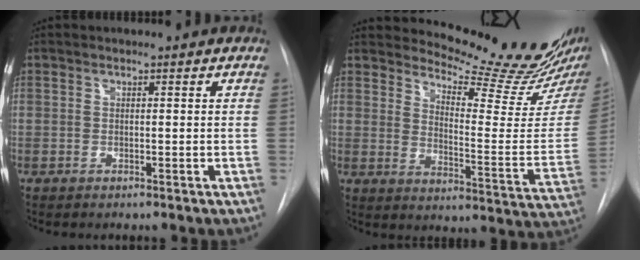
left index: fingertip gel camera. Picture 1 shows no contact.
{"total": 17.7, "force": [16.7, 0.0, 5.6], "torque": [-0.088, -0.127, 0.208]}